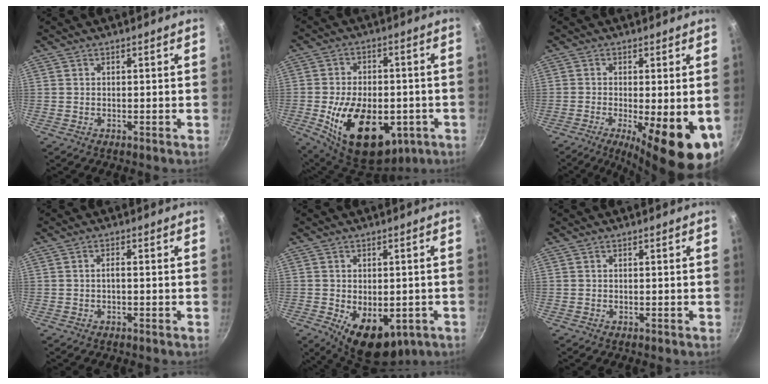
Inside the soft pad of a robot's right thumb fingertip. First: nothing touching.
{"total": 21.0, "force": [-5.7, 13.0, 15.5], "torque": [-0.235, 0.007, -0.071]}
{"total": 14.9, "force": [-4.4, 4.2, 13.5], "torque": [-0.183, -0.012, -0.056]}
{"total": 1.2, "force": [-0.3, 0.4, 1.1], "torque": [-0.027, 0.006, -0.005]}
{"total": 11.8, "force": [-3.9, 7.2, 8.4], "torque": [-0.090, -0.006, -0.036]}
{"total": 0.0}